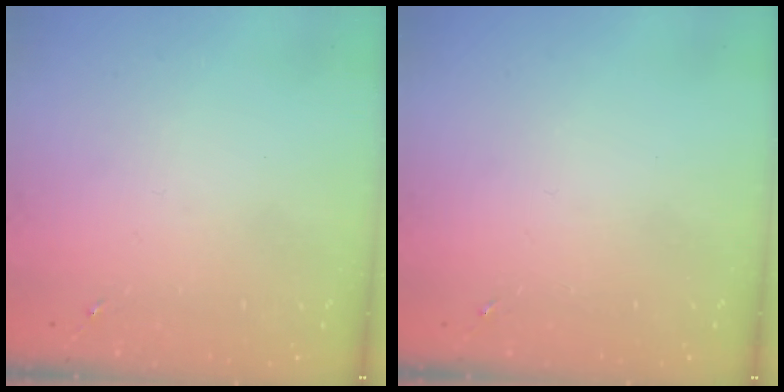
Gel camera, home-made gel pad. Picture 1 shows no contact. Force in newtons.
{"total": 0.0}